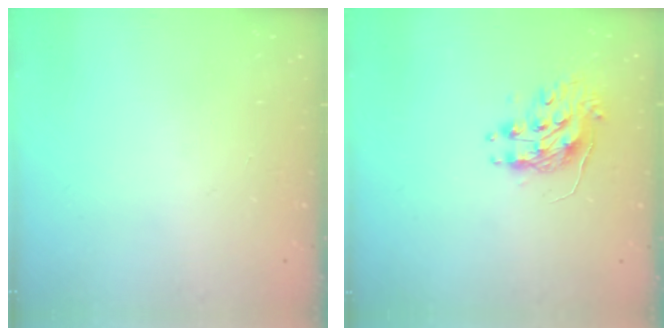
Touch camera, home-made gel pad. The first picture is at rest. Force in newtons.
{"total": 9.2, "press": 9.2, "slide": 0.7}